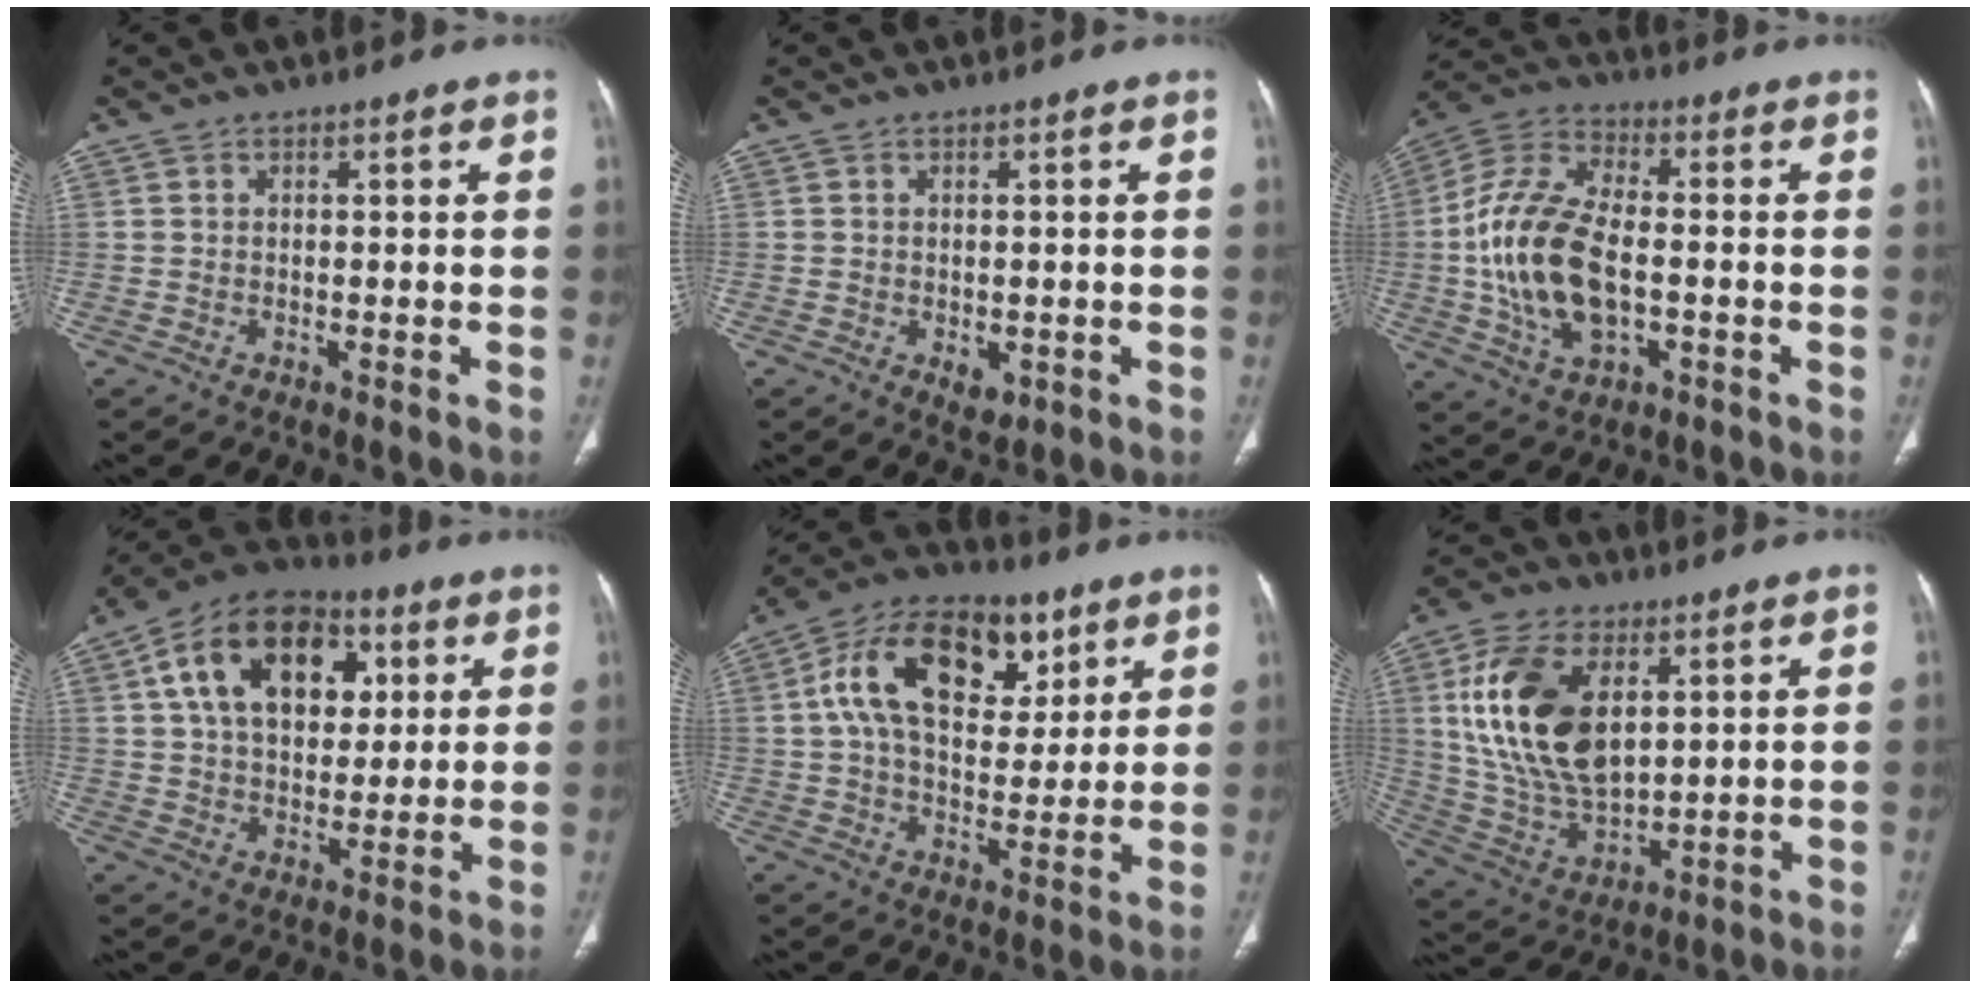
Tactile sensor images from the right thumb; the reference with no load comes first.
{"total": 2.7, "force": [-0.7, 1.8, 1.9], "torque": [-0.016, -0.003, 0.000]}
{"total": 17.8, "force": [-2.0, 9.6, 14.8], "torque": [-0.299, 0.021, -0.036]}
{"total": 20.3, "force": [6.2, 13.5, 13.9], "torque": [-0.206, 0.005, 0.096]}
{"total": 19.4, "force": [7.2, 11.9, 13.5], "torque": [-0.199, -0.007, 0.116]}
{"total": 19.6, "force": [5.4, 11.2, 15.2], "torque": [-0.279, -0.018, 0.108]}